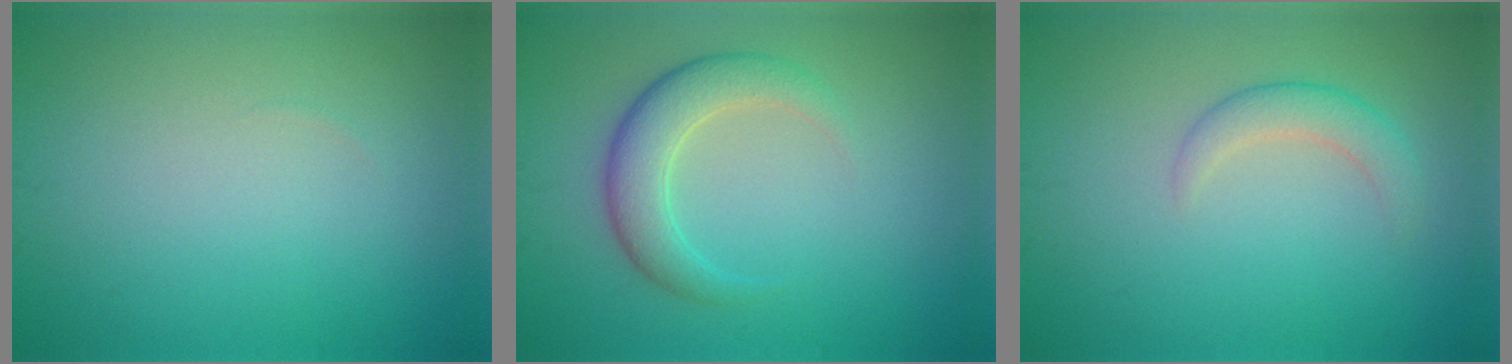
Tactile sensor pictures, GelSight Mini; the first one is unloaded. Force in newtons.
{"total": 3.1, "press": 3.1, "slide": 0.2}
{"total": 2.3, "press": 2.2, "slide": 0.2}